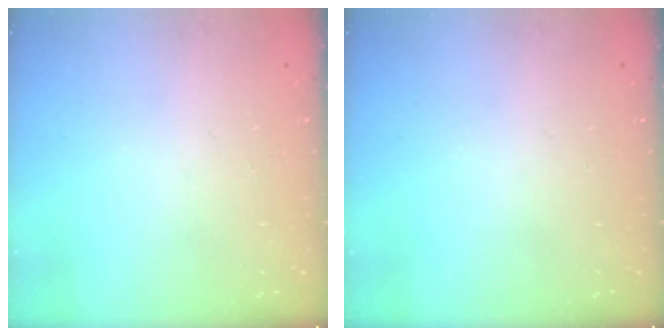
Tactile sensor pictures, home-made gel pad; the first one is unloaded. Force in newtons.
{"total": 0.0}